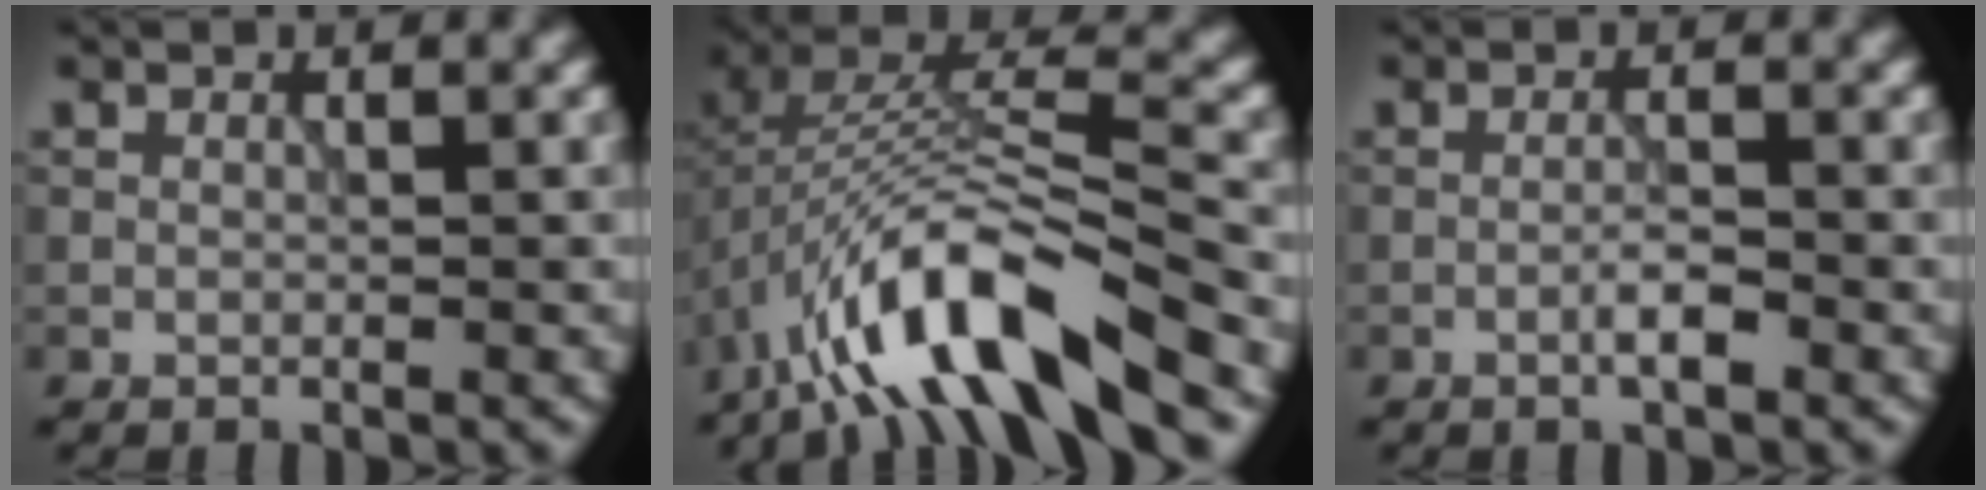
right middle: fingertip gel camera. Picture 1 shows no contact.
{"total": 10.7, "force": [-6.0, 3.1, 8.3], "torque": [-0.145, 0.013, -0.108]}
{"total": 1.8, "force": [-0.9, 0.2, 1.5], "torque": [-0.028, 0.004, -0.019]}